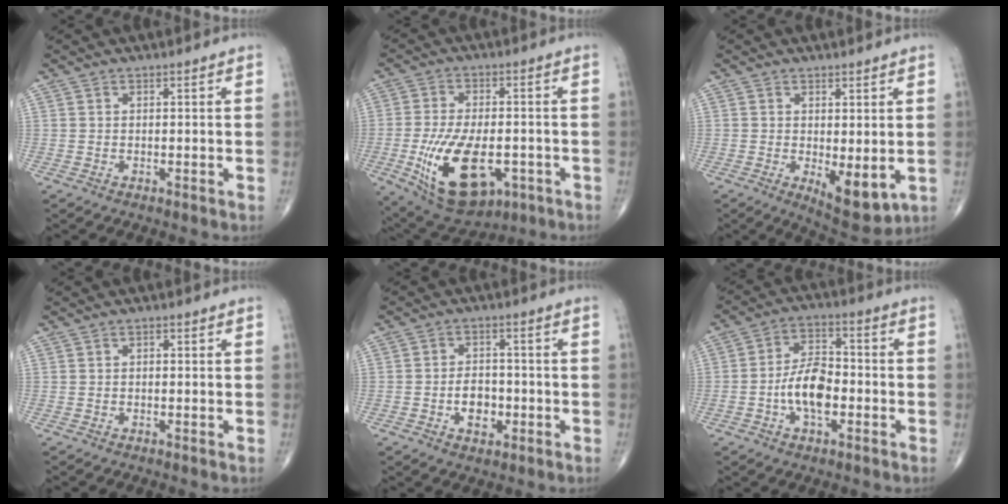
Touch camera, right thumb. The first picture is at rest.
{"total": 17.2, "force": [-5.1, 9.0, 13.7], "torque": [-0.236, 0.003, -0.063]}
{"total": 7.3, "force": [-1.0, 2.9, 6.6], "torque": [-0.083, -0.021, -0.004]}
{"total": 0.7, "force": [0.1, 0.4, 0.6], "torque": [-0.008, 0.001, 0.000]}
{"total": 5.8, "force": [-1.7, 3.9, 4.0], "torque": [-0.042, 0.013, -0.028]}
{"total": 9.8, "force": [-2.4, 5.2, 7.9], "torque": [-0.132, 0.026, -0.049]}